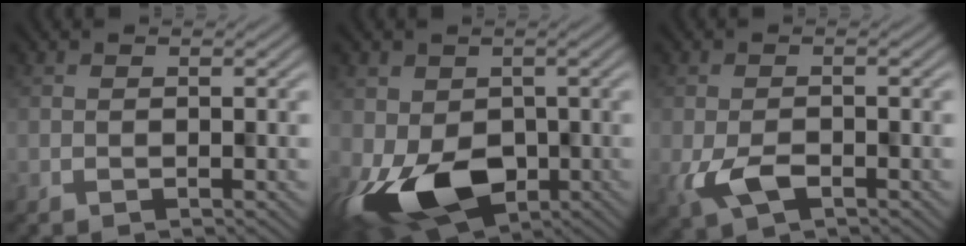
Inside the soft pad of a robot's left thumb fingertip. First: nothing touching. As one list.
[{"total": 14.0, "force": [-5.5, 8.4, 9.8], "torque": [-0.191, -0.033, -0.085]}, {"total": 4.2, "force": [-1.9, 2.2, 3.1], "torque": [-0.068, -0.009, -0.036]}]